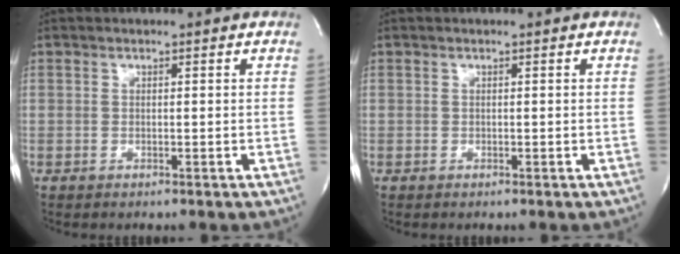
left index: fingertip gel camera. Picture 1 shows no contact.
{"total": 0.0}